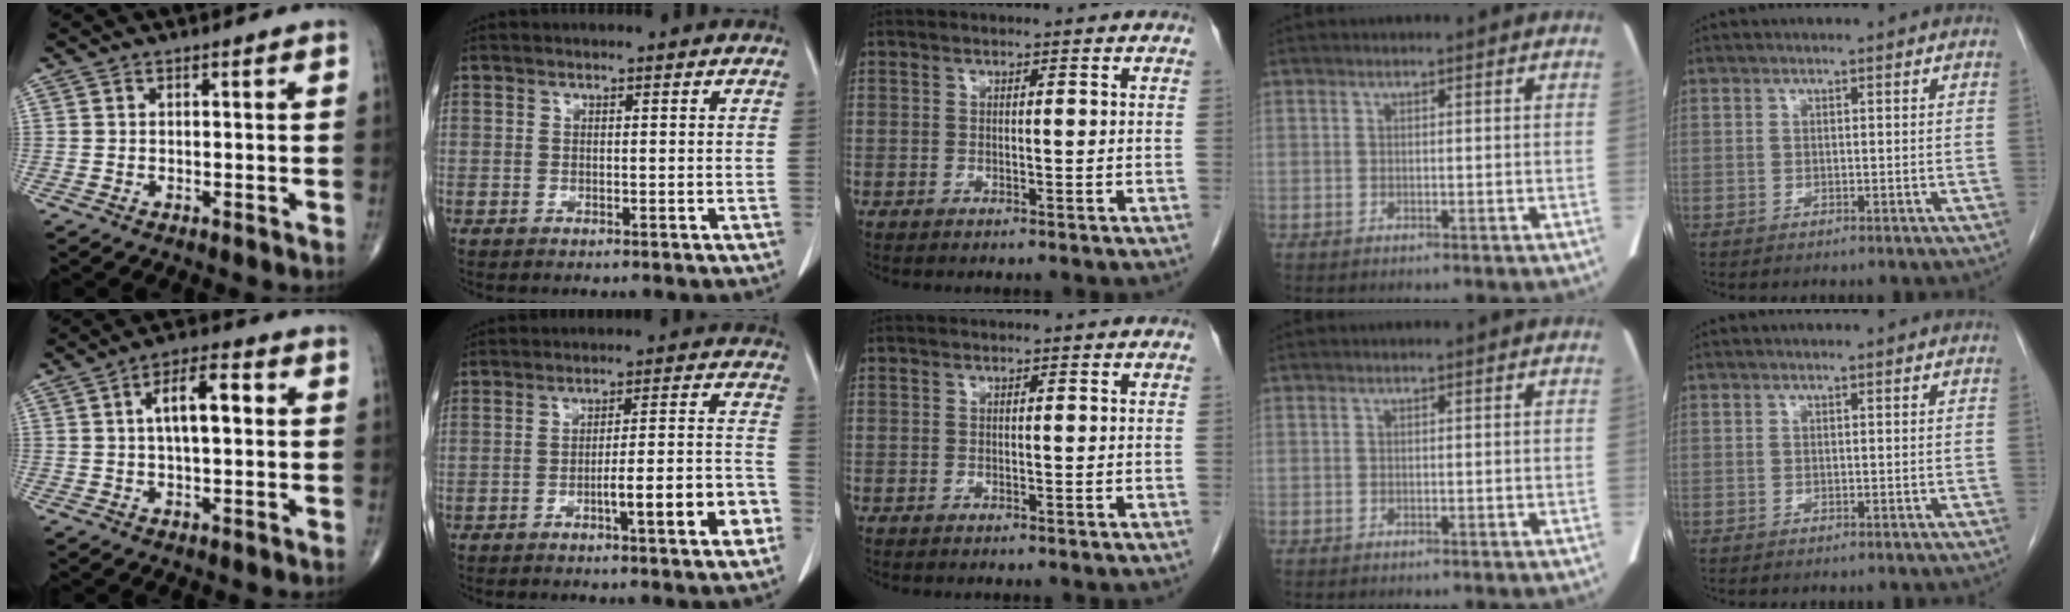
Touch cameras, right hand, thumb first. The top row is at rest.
{"thumb": {"total": 9.9, "force": [1.4, 4.0, 8.9], "torque": [-0.139, 0.020, 0.017]}, "index": {"total": 9.7, "force": [-4.3, 0.8, 8.7], "torque": [-0.116, 0.022, -0.055]}}